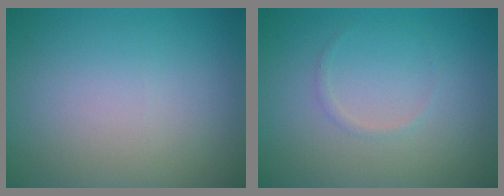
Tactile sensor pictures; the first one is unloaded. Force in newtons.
{"total": 0.6, "press": 0.6, "slide": 0.0}